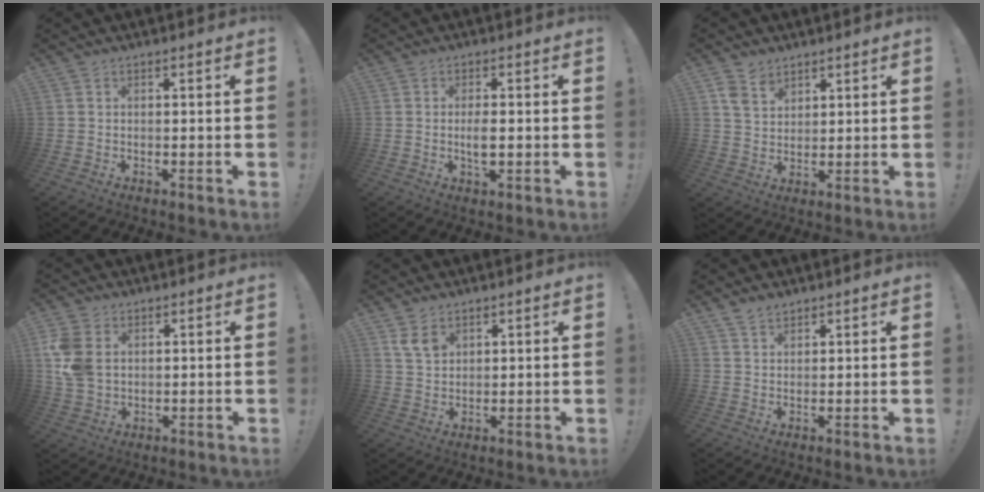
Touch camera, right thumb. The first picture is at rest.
{"total": 3.7, "force": [-0.4, 1.3, 3.4], "torque": [-0.063, -0.002, -0.010]}
{"total": 6.0, "force": [4.3, 3.6, 1.9], "torque": [-0.034, -0.020, 0.084]}
{"total": 9.8, "force": [2.5, 7.2, 6.1], "torque": [-0.132, 0.001, 0.052]}
{"total": 5.2, "force": [3.2, 3.3, 2.4], "torque": [-0.038, -0.014, 0.060]}
{"total": 3.2, "force": [2.7, 1.5, 1.0], "torque": [-0.009, -0.018, 0.048]}